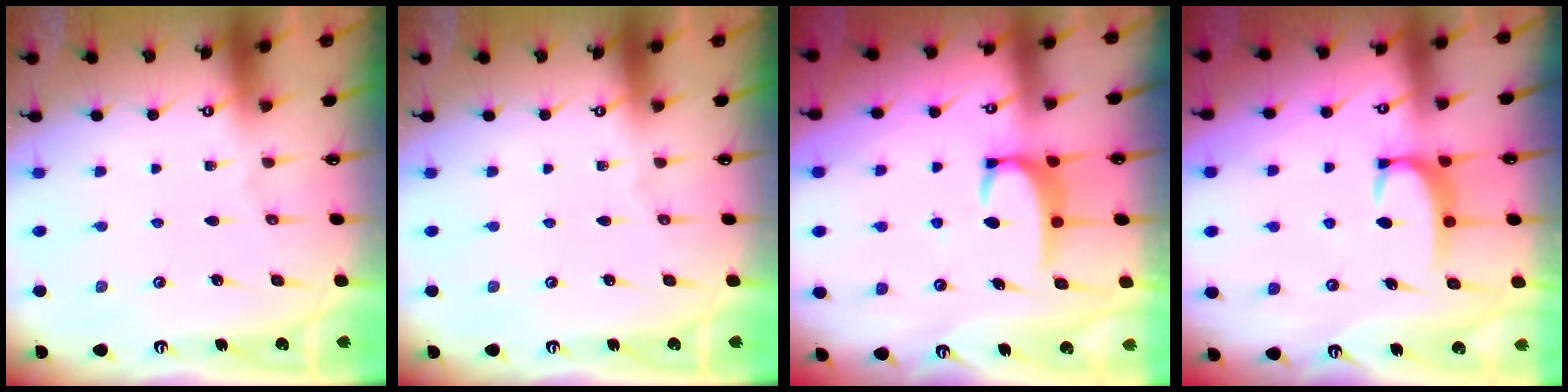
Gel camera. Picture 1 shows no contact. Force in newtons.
{"total": 0.0}
{"total": 3.5, "press": 3.5, "slide": 0.6}
{"total": 2.8, "press": 2.7, "slide": 0.4}